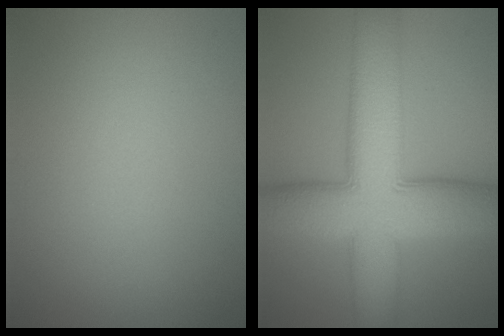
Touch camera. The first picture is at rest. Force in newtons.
{"total": 12.3, "press": 12.3, "slide": 0.3}